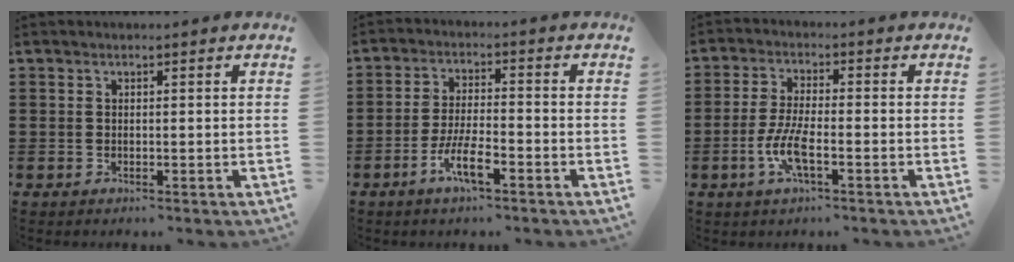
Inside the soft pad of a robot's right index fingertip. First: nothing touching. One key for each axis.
{"total": 6.3, "fx": -3.4, "fy": 1.4, "fz": 5.0, "tx": -0.117, "ty": -0.010, "tz": -0.068}
{"total": 5.8, "fx": -2.3, "fy": 1.5, "fz": 5.1, "tx": -0.118, "ty": -0.012, "tz": -0.049}